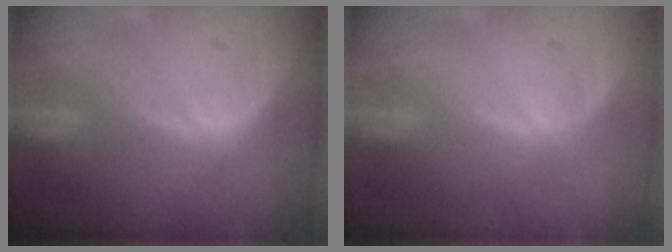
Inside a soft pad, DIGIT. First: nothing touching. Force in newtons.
{"total": 0.0}